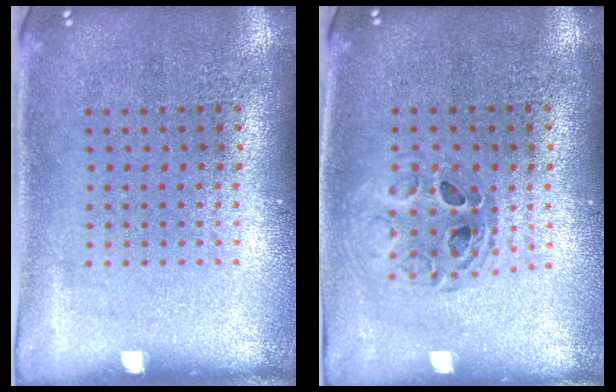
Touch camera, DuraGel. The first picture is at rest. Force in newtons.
{"total": 0.8, "press": 0.8, "slide": 0.1}